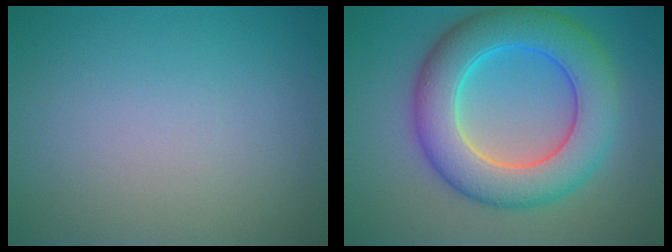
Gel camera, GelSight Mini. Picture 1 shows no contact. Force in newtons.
{"total": 9.0, "press": 9.0, "slide": 0.1}